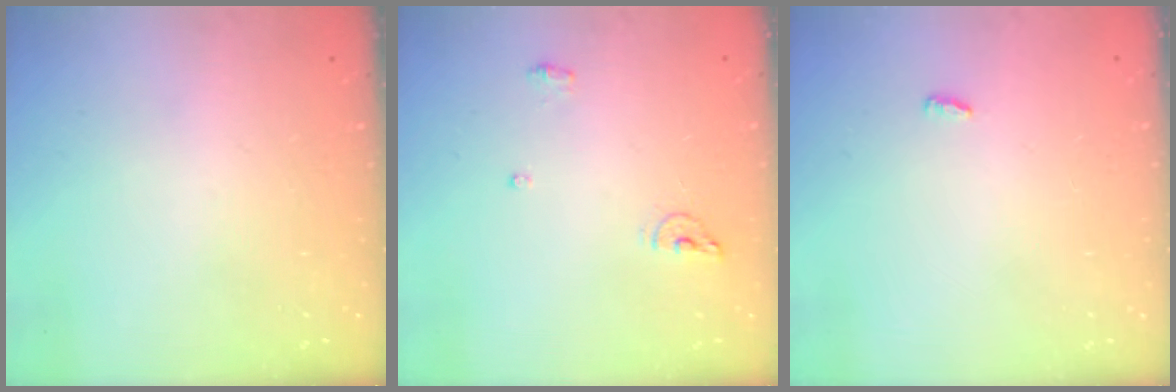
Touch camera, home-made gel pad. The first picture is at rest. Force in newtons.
{"total": 6.1, "press": 5.9, "slide": 1.4}
{"total": 2.9, "press": 2.6, "slide": 1.3}